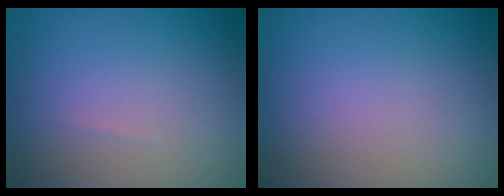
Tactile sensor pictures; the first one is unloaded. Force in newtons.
{"total": 0.0}